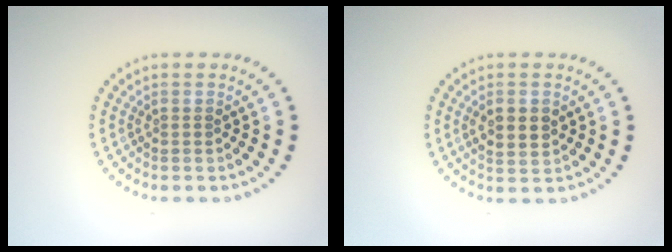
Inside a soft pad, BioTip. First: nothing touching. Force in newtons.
{"total": 3.3, "press": 3.3, "slide": 0.2}